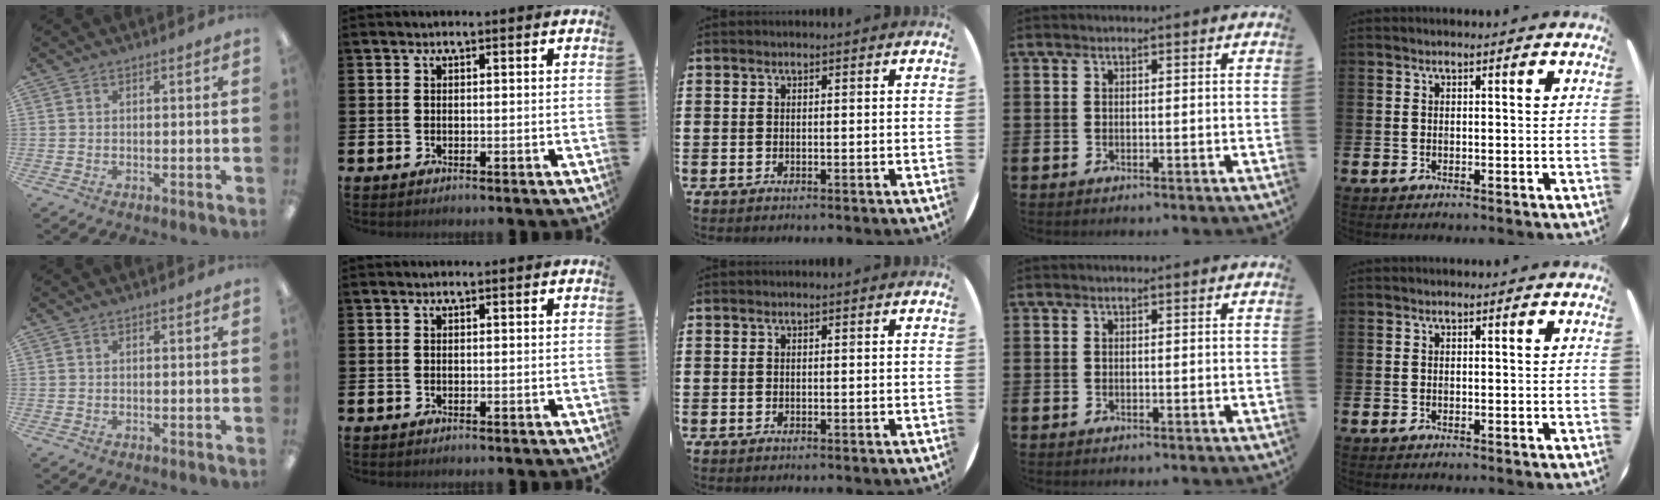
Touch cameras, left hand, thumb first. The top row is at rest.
{}